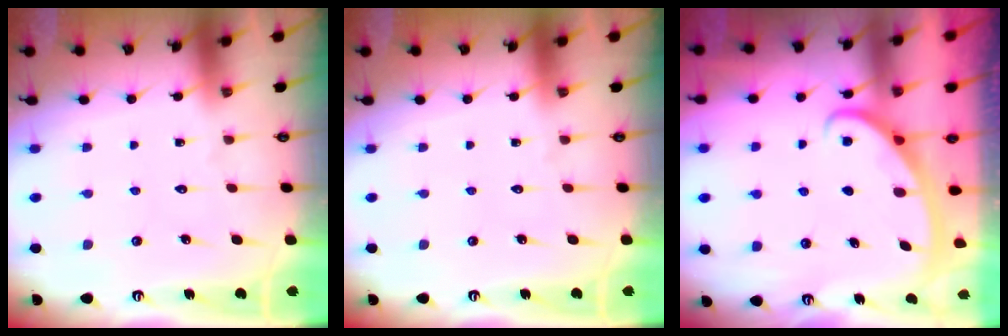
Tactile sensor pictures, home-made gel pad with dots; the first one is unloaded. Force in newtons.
{"total": 0.0}
{"total": 3.0, "press": 2.9, "slide": 0.4}